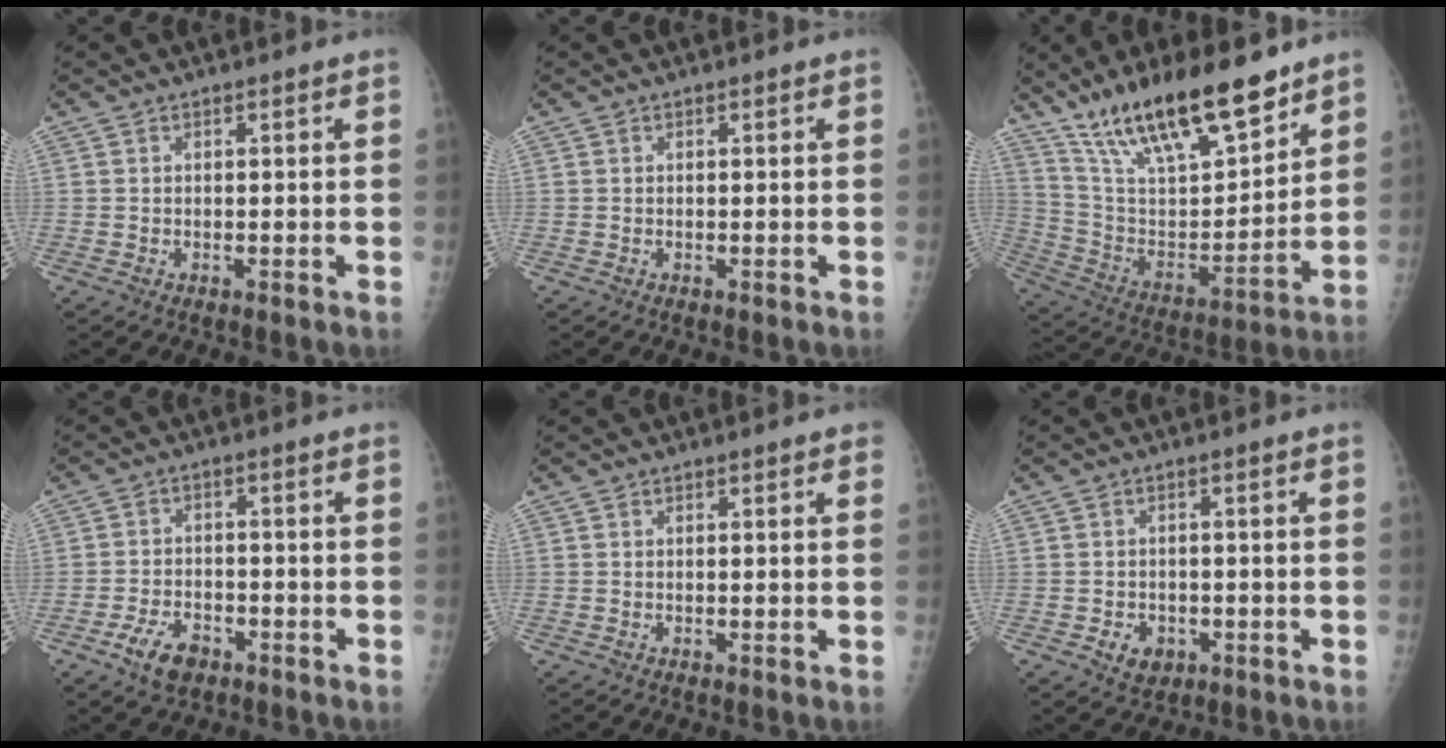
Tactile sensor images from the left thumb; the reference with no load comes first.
{"total": 0.0}
{"total": 23.0, "force": [16.4, 6.9, 14.5], "torque": [-0.221, -0.065, 0.297]}
{"total": 6.1, "force": [-3.6, 3.5, 3.5], "torque": [-0.062, 0.019, -0.062]}
{"total": 1.3, "force": [0.8, 0.3, 1.0], "torque": [-0.012, 0.002, 0.007]}
{"total": 3.9, "force": [-1.5, 3.1, 1.9], "torque": [-0.018, 0.007, -0.012]}